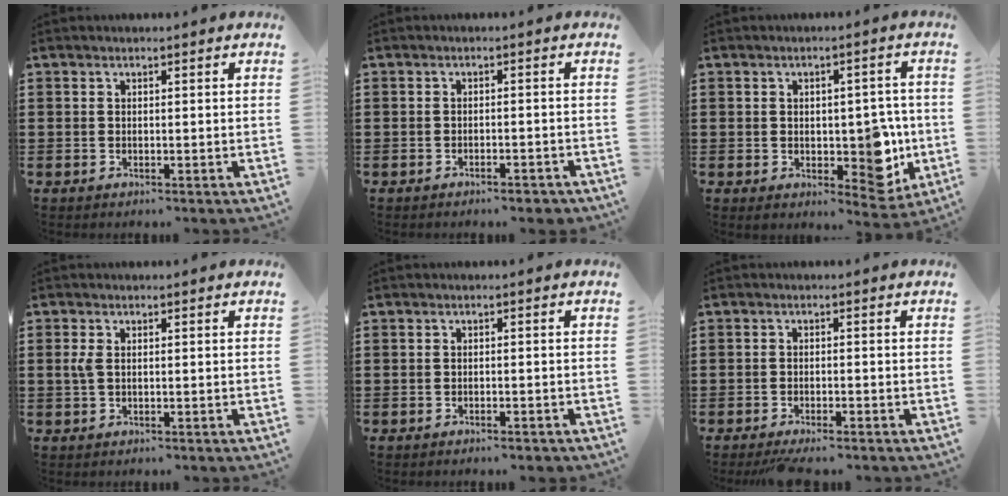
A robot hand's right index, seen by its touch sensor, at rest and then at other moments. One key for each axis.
{"total": 1.7, "fx": -1.5, "fy": 0.0, "fz": 0.8, "tx": -0.018, "ty": -0.003, "tz": -0.028}
{"total": 7.5, "fx": -0.6, "fy": 4.7, "fz": 5.7, "tx": -0.061, "ty": -0.001, "tz": -0.010}
{"total": 1.9, "fx": 0.1, "fy": 0.9, "fz": 1.7, "tx": -0.050, "ty": 0.000, "tz": -0.004}
{"total": 0.9, "fx": -0.8, "fy": 0.0, "fz": 0.5, "tx": -0.014, "ty": -0.006, "tz": -0.013}
{"total": 1.7, "fx": -1.5, "fy": 0.0, "fz": 0.7, "tx": -0.012, "ty": -0.002, "tz": -0.028}